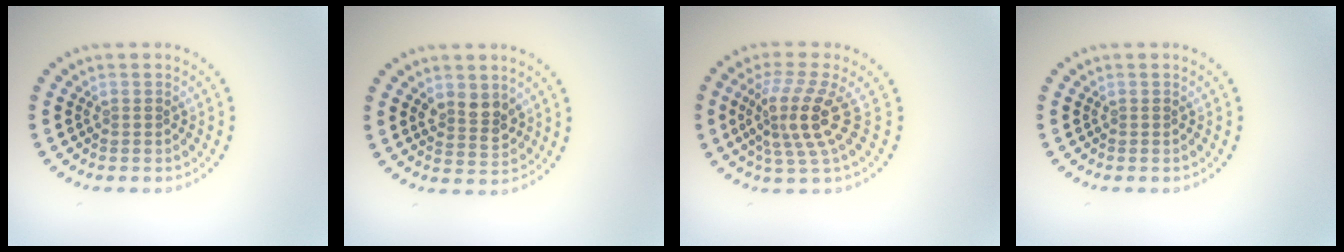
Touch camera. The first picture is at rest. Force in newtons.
{"total": 2.5, "press": 2.3, "slide": 0.9}
{"total": 4.3, "press": 3.2, "slide": 2.9}
{"total": 0.0}